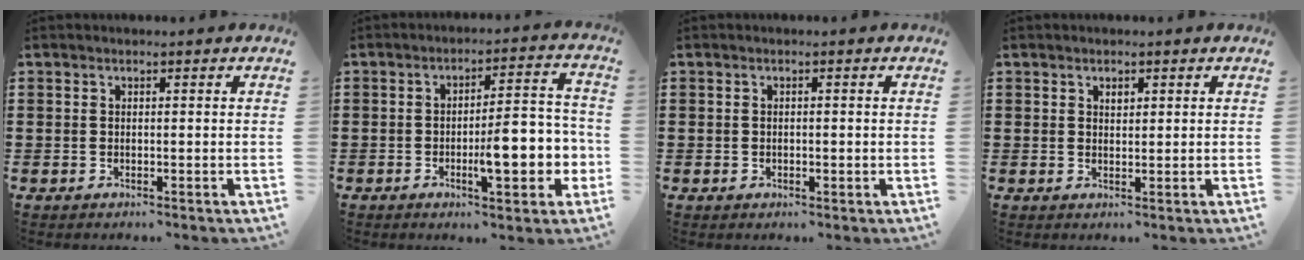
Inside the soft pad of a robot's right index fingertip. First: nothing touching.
{"total": 9.2, "force": [-2.4, 3.2, 8.3], "torque": [-0.101, -0.006, -0.041]}
{"total": 0.6, "force": [0.0, 0.6, 0.3], "torque": [-0.007, 0.004, 0.000]}
{"total": 1.2, "force": [0.7, 0.7, 0.7], "torque": [-0.008, 0.000, 0.010]}